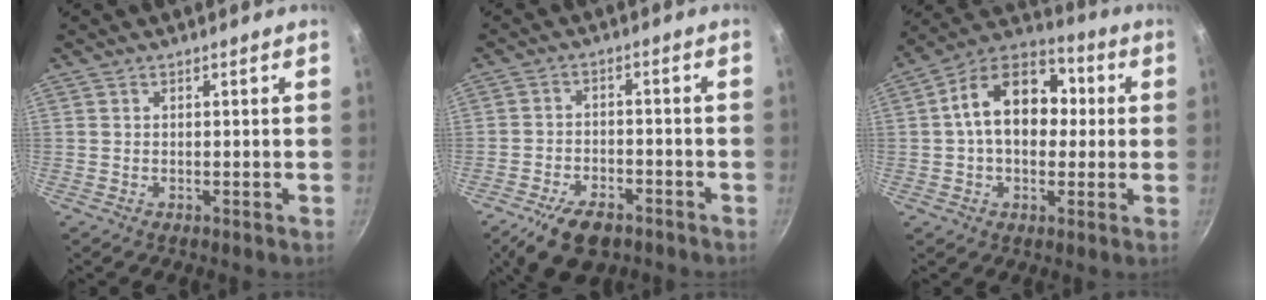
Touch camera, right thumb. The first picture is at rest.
{"total": 9.8, "force": [-6.4, 4.8, 5.6], "torque": [-0.095, 0.028, -0.108]}
{"total": 16.4, "force": [1.6, 11.5, 11.6], "torque": [-0.145, 0.033, 0.004]}